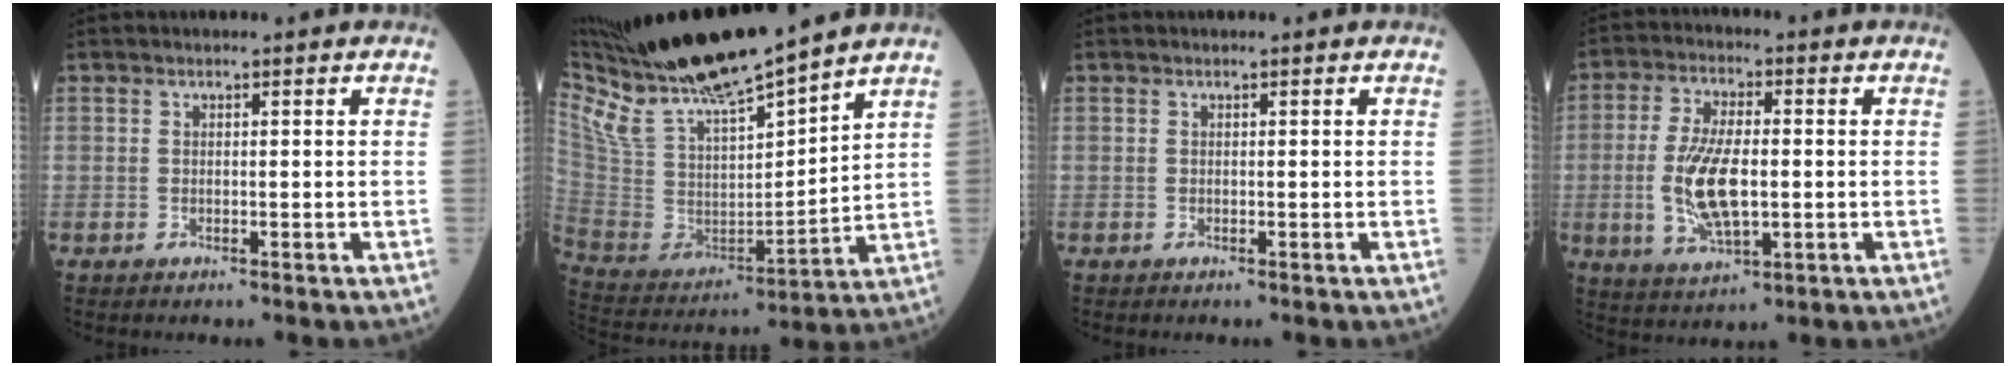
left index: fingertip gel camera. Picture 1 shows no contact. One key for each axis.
{"total": 17.6, "fx": 15.7, "fy": 1.0, "fz": 7.9, "tx": -0.154, "ty": -0.011, "tz": 0.308}
{"total": 0.0}
{"total": 10.2, "fx": -1.1, "fy": 3.4, "fz": 9.5, "tx": -0.201, "ty": -0.003, "tz": -0.009}